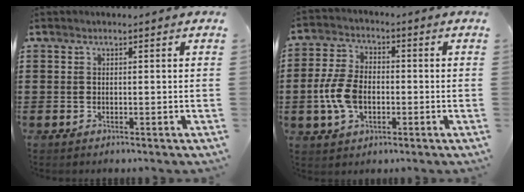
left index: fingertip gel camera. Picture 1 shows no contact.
{"total": 7.9, "force": [-1.4, 4.9, 6.0], "torque": [-0.156, -0.002, -0.034]}